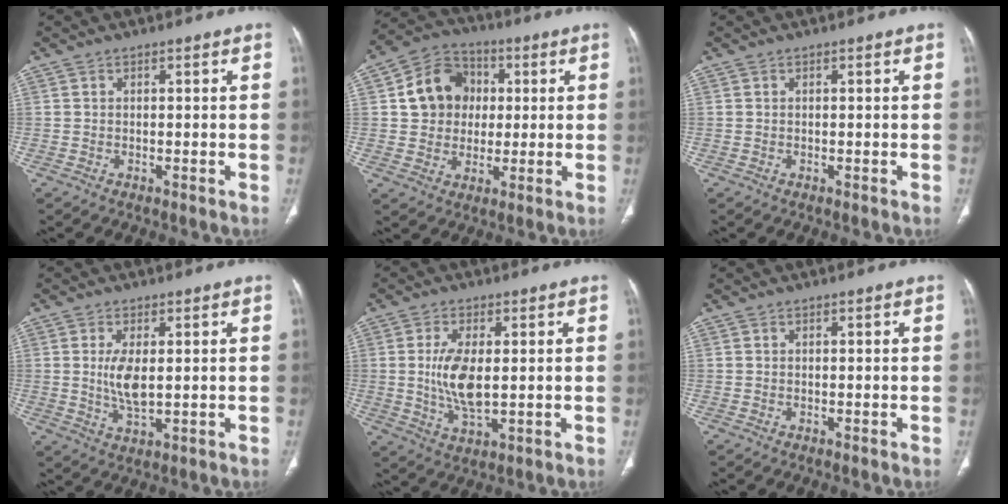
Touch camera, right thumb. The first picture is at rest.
{"total": 12.0, "force": [1.9, 10.5, 5.7], "torque": [-0.066, 0.013, 0.027]}
{"total": 0.0}
{"total": 5.8, "force": [0.6, 2.4, 5.2], "torque": [-0.107, -0.014, 0.018]}
{"total": 8.5, "force": [0.5, 3.6, 7.6], "torque": [-0.157, -0.014, 0.016]}
{"total": 0.0}